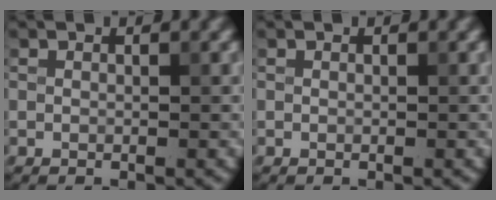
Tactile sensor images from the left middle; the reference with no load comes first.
{"total": 0.0}